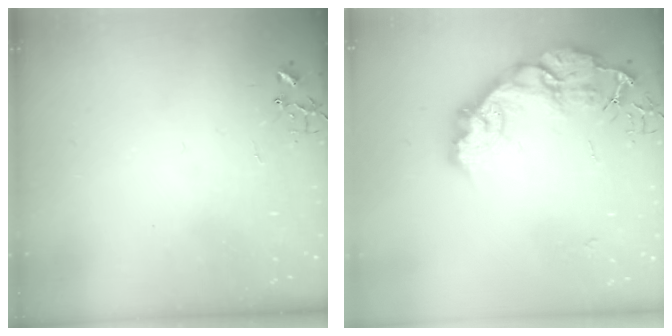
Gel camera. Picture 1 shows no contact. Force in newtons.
{"total": 25.5, "press": 25.4, "slide": 2.1}